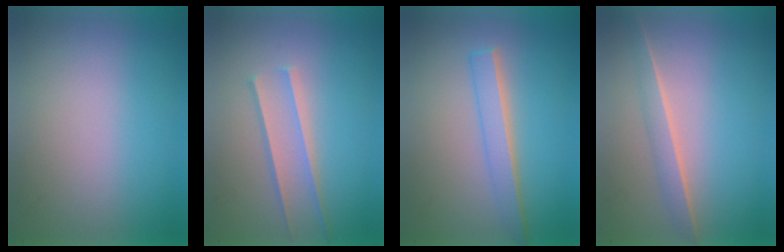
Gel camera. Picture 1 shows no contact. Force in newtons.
{"total": 1.7}
{"total": 2.2}
{"total": 1.7}